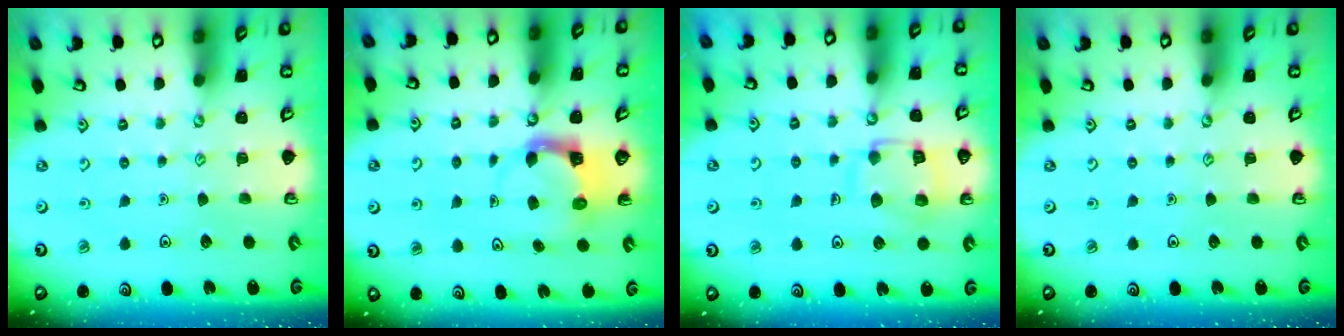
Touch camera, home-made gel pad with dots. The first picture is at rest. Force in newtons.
{"total": 3.9, "press": 3.9, "slide": 0.4}
{"total": 12.6, "press": 12.5, "slide": 1.3}
{"total": 0.0}